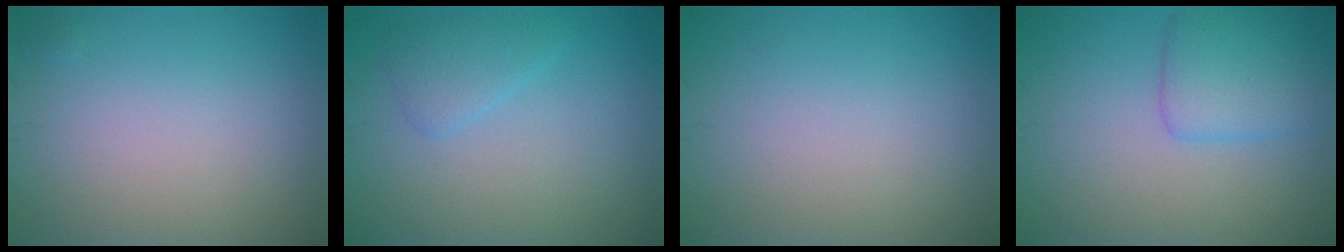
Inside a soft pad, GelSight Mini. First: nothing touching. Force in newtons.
{"total": 2.0, "press": 2.0, "slide": 0.2}
{"total": 0.0}
{"total": 3.4, "press": 3.4, "slide": 0.2}